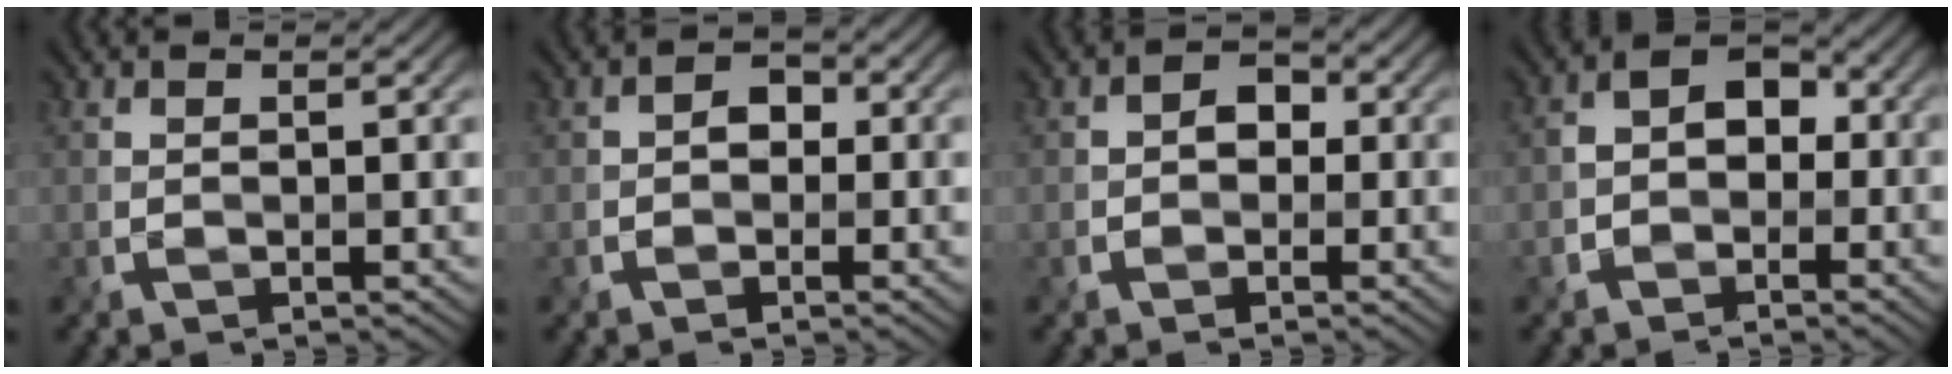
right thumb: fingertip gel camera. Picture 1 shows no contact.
{"total": 2.3, "force": [-0.5, 2.1, 1.0], "torque": [-0.012, 0.003, -0.014]}
{"total": 2.9, "force": [-0.2, 2.5, 1.4], "torque": [-0.016, 0.004, -0.013]}
{"total": 4.9, "force": [-1.1, 3.9, 2.8], "torque": [-0.040, 0.007, -0.032]}